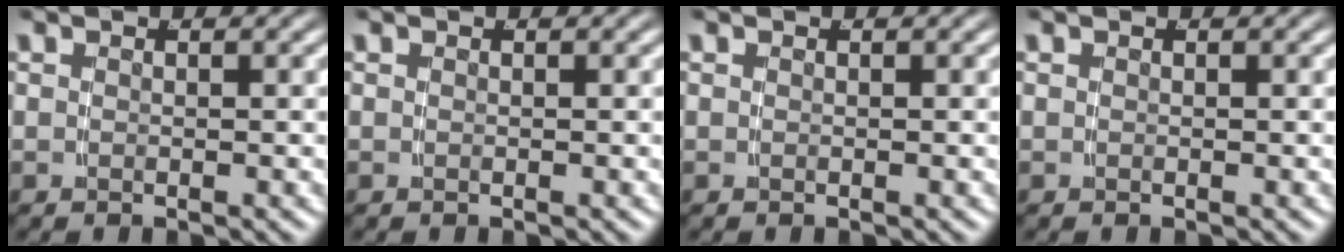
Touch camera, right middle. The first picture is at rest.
{"total": 0.0}
{"total": 0.0}
{"total": 0.0}